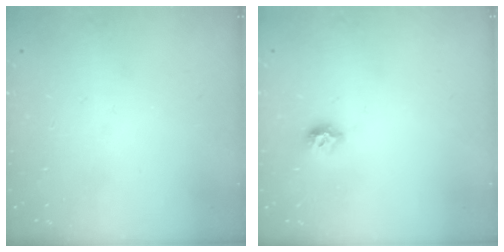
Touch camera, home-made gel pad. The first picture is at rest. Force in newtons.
{"total": 7.5, "press": 7.4, "slide": 0.8}